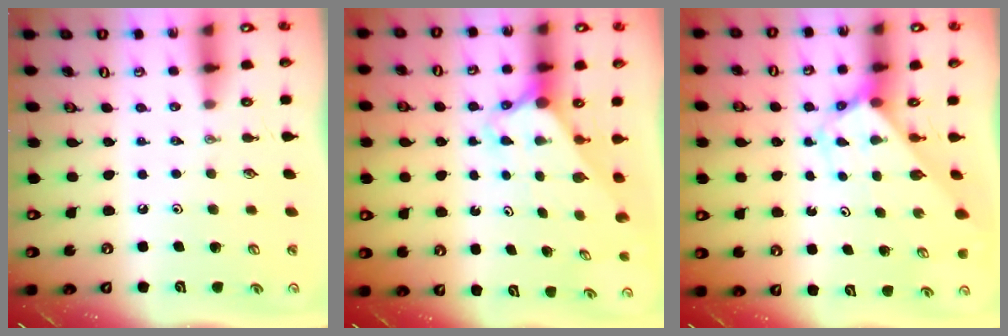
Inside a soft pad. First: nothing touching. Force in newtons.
{"total": 2.7, "press": 2.7, "slide": 0.1}
{"total": 2.8, "press": 2.8, "slide": 0.1}